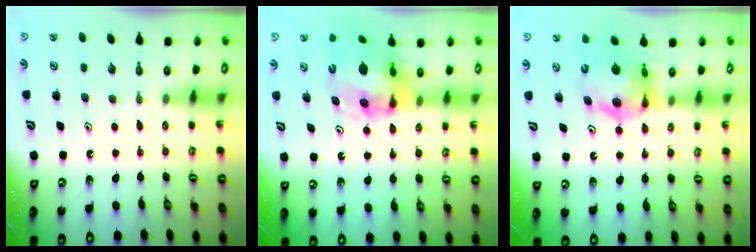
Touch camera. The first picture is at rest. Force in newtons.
{"total": 14.2, "press": 14.1, "slide": 1.7}
{"total": 9.0, "press": 9.0, "slide": 0.9}